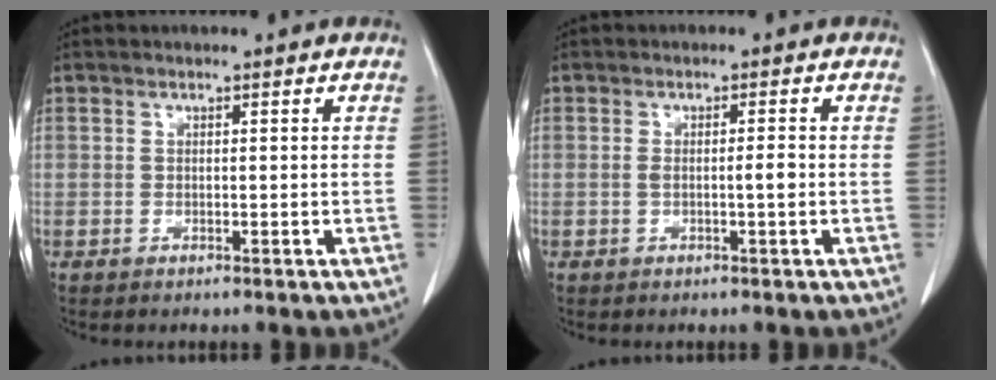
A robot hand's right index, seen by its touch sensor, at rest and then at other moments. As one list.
[{"total": 2.1, "force": [-0.3, 0.1, 2.0], "torque": [-0.036, 0.000, -0.005]}]